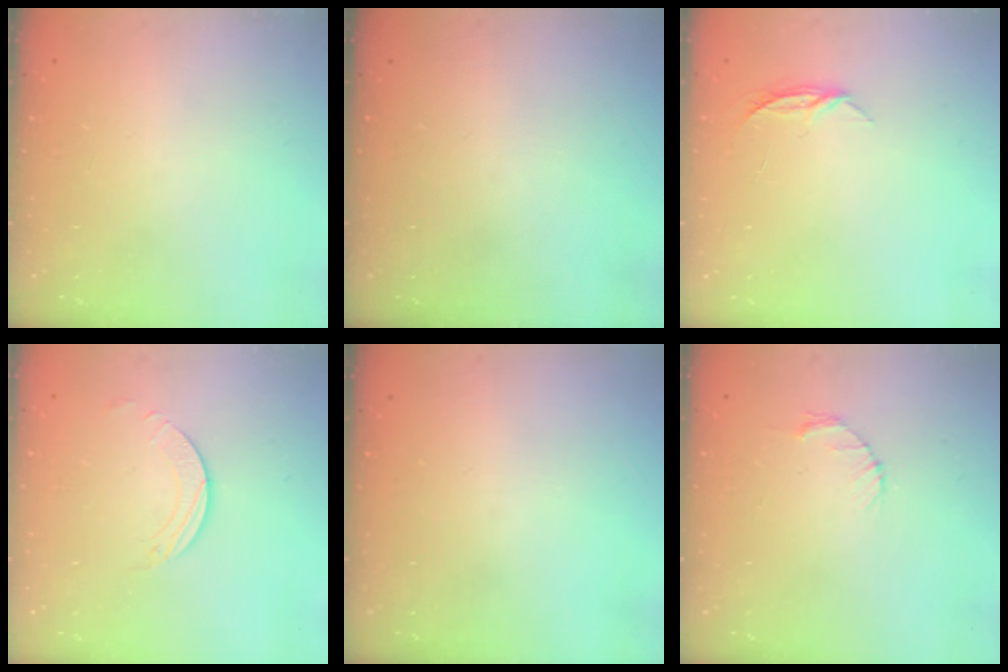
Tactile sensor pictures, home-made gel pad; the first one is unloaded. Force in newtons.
{"total": 0.0}
{"total": 4.0, "press": 4.0, "slide": 0.5}
{"total": 2.0, "press": 2.0, "slide": 0.2}
{"total": 0.0}
{"total": 2.7, "press": 2.7, "slide": 0.4}